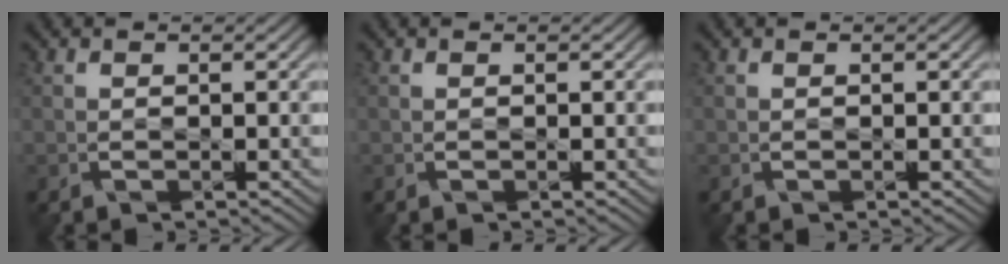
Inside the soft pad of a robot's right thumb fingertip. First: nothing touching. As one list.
[{"total": 0.0}, {"total": 0.0}]